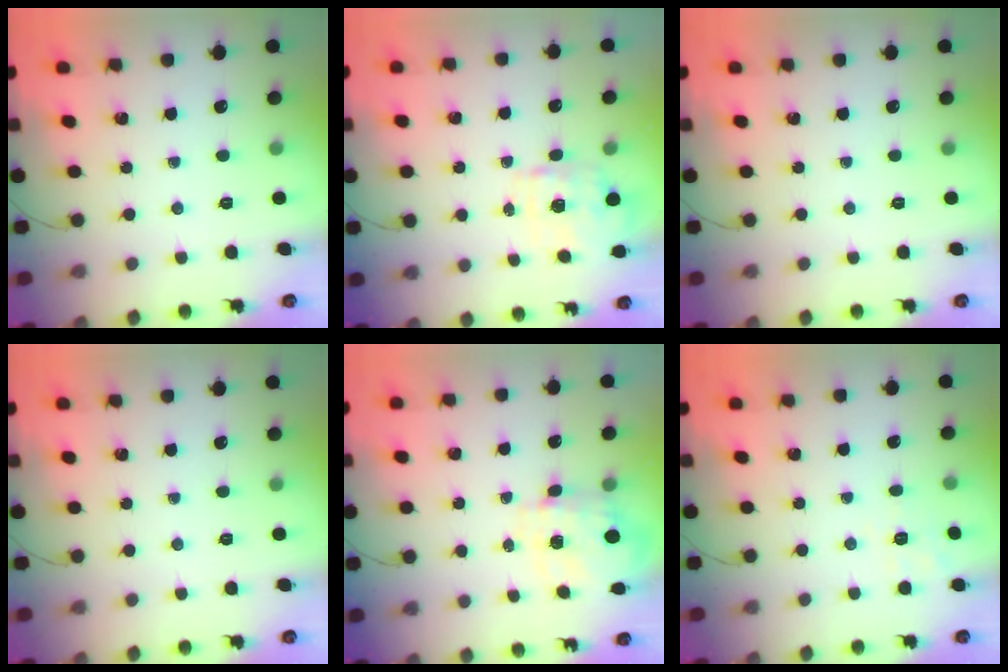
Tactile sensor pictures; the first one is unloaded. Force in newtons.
{"total": 1.7, "press": 1.6, "slide": 0.5}
{"total": 0.0}
{"total": 0.0}
{"total": 3.5, "press": 3.4, "slide": 1.1}
{"total": 4.8, "press": 4.3, "slide": 2.0}